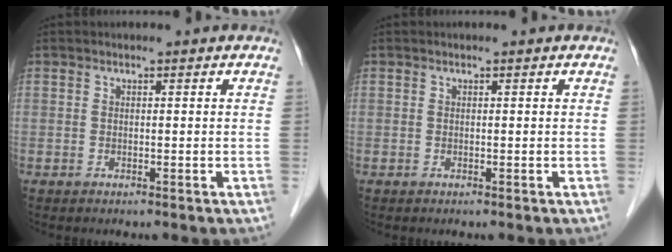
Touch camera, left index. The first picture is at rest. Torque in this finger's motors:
{"motor_torque": [0.00, 0.00, 0.00, 0.00]}